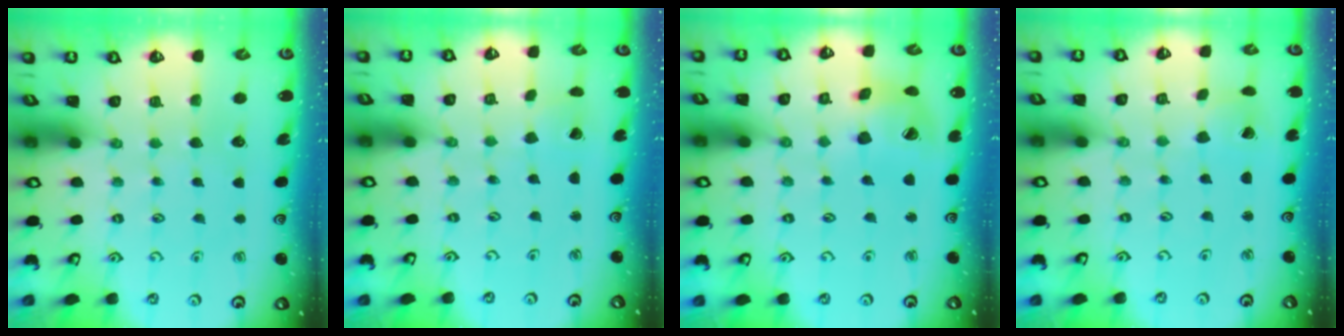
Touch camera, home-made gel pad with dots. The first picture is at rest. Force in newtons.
{"total": 0.9, "press": 0.9, "slide": 0.1}
{"total": 13.1, "press": 13.0, "slide": 1.8}
{"total": 2.4, "press": 2.4, "slide": 0.3}